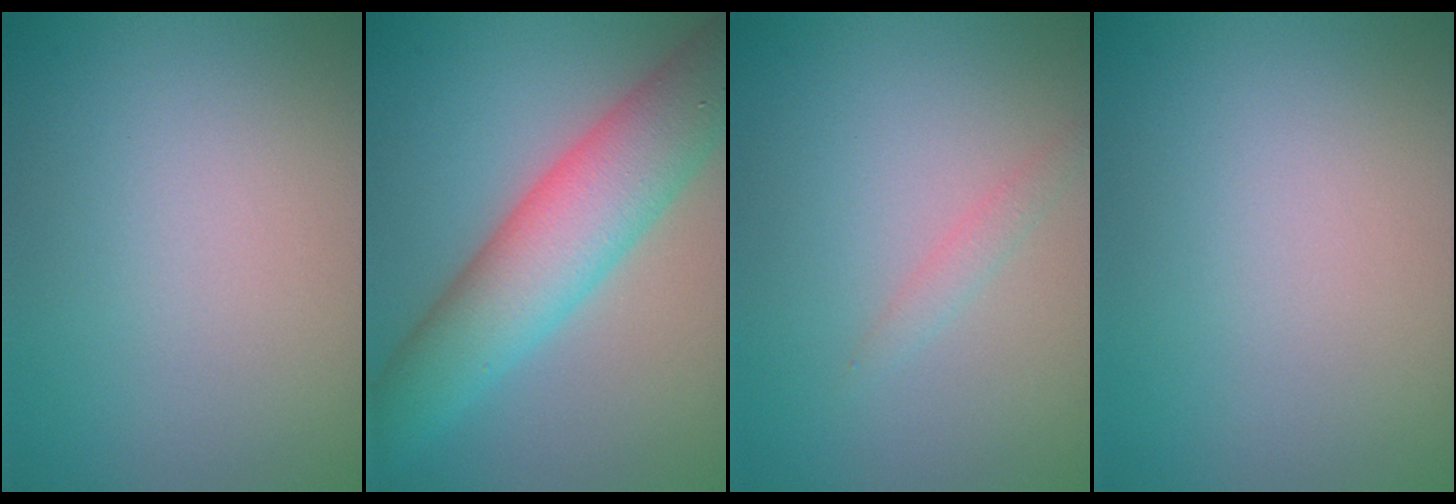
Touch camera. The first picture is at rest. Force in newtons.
{"total": 8.4, "press": 8.4, "slide": 0.3}
{"total": 1.0, "press": 0.9, "slide": 0.1}
{"total": 0.0}